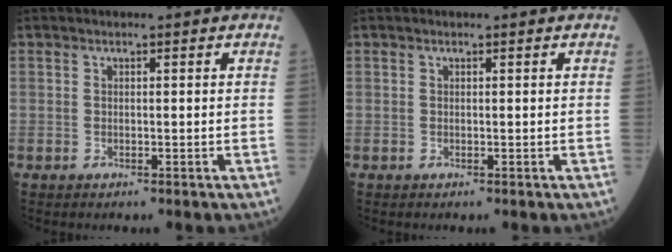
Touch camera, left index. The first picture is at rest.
{"total": 0.0}